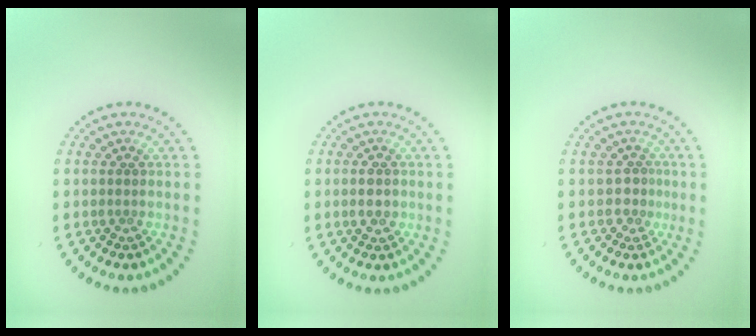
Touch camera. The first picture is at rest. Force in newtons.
{"total": 1.4, "press": 1.4, "slide": 0.2}
{"total": 1.3, "press": 1.0, "slide": 0.9}